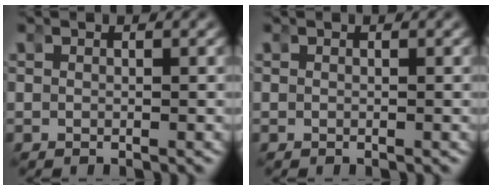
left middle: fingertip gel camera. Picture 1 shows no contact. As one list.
[{"total": 0.0}]